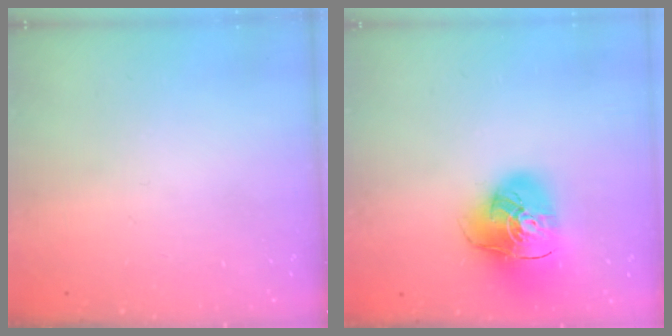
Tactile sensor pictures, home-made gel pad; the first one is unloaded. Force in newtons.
{"total": 17.3, "press": 17.2, "slide": 2.0}